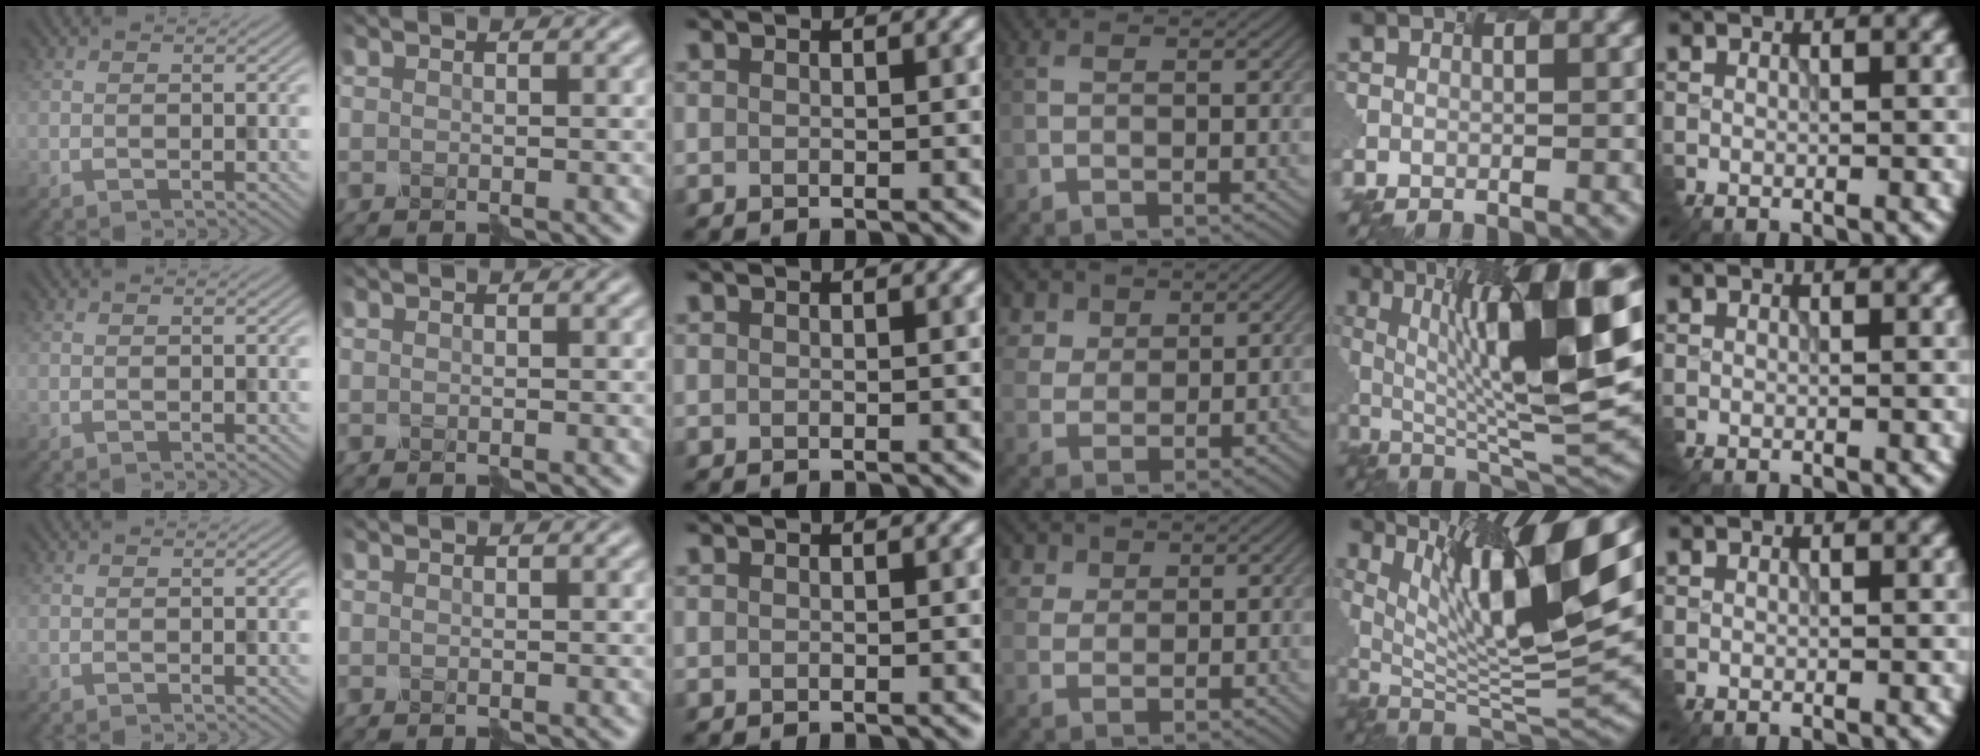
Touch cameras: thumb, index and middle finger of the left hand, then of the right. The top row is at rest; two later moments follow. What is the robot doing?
{"motion": "disassemble", "object": "velcro strap"}